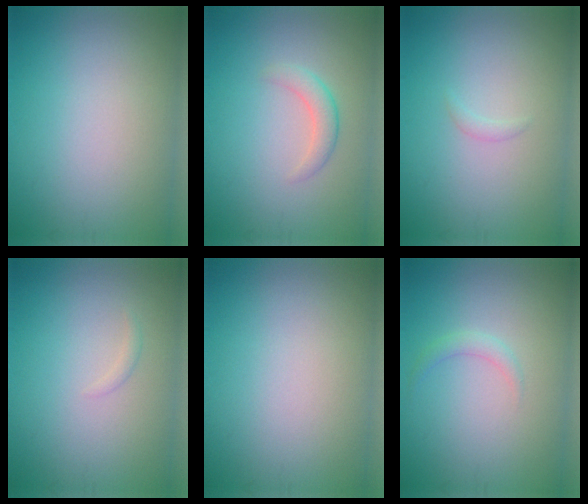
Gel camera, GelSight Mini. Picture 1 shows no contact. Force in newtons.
{"total": 1.8, "press": 1.8, "slide": 0.2}
{"total": 0.5, "press": 0.5, "slide": 0.1}
{"total": 0.5, "press": 0.5, "slide": 0.0}
{"total": 0.0}
{"total": 1.1, "press": 1.1, "slide": 0.1}